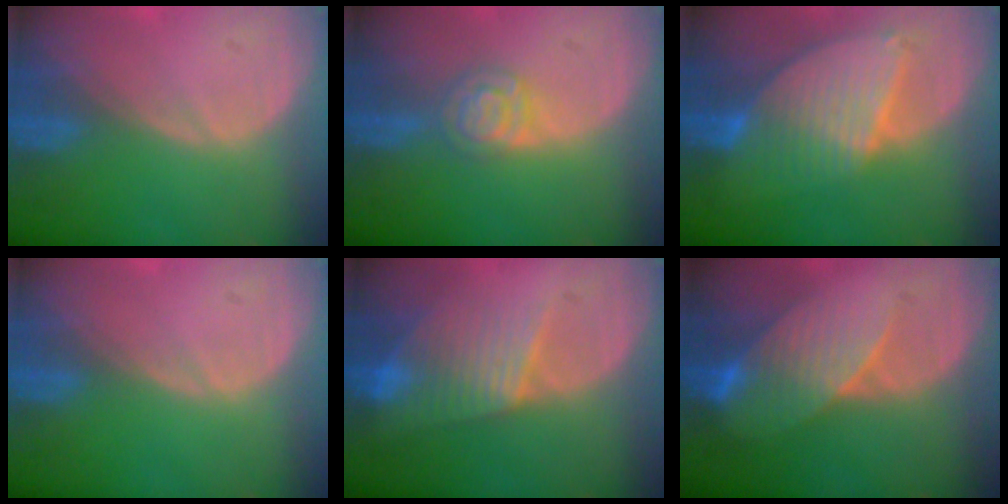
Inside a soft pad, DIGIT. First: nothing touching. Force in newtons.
{"total": 4.6, "press": 4.2, "slide": 1.9}
{"total": 8.5, "press": 7.5, "slide": 4.1}
{"total": 0.0}
{"total": 7.5, "press": 7.0, "slide": 2.5}
{"total": 8.4, "press": 7.6, "slide": 3.6}